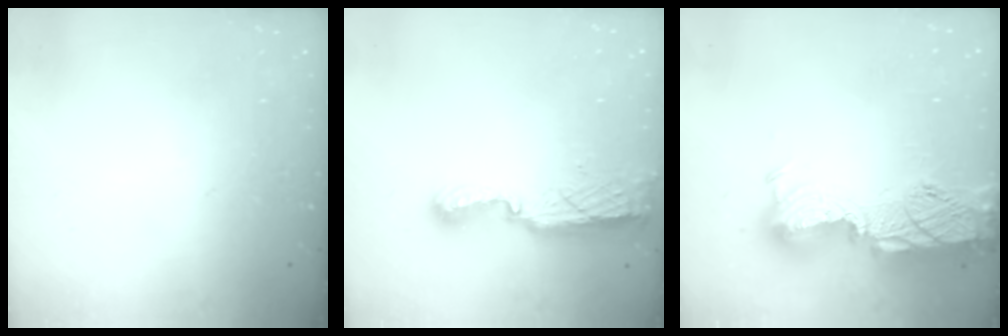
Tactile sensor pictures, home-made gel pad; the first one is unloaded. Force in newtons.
{"total": 8.3, "press": 8.3, "slide": 0.7}
{"total": 19.3, "press": 19.2, "slide": 1.1}